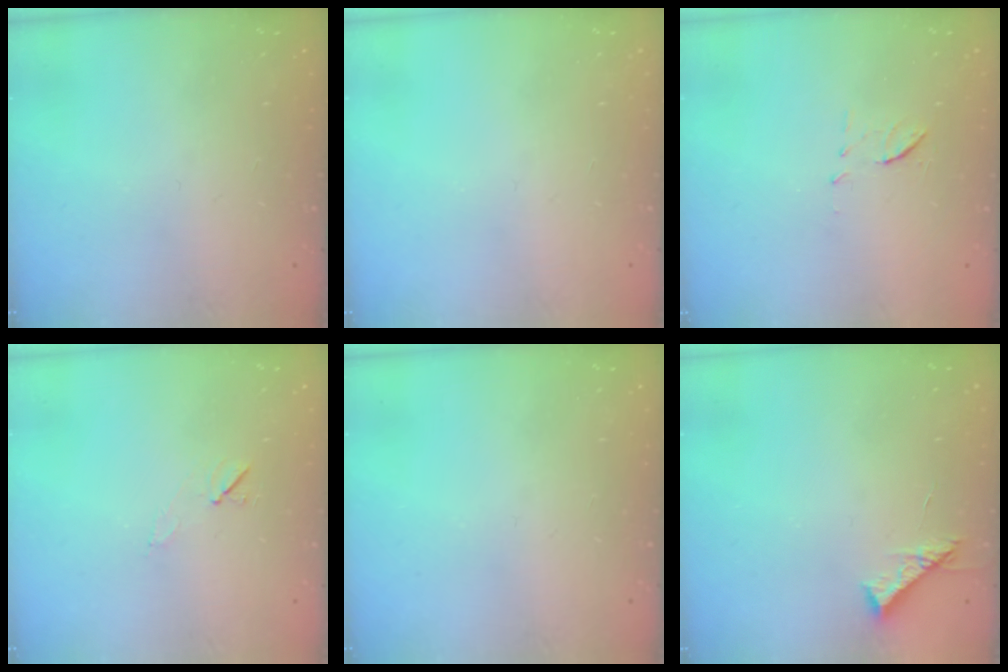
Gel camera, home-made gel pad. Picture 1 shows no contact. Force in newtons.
{"total": 0.0}
{"total": 6.8, "press": 6.6, "slide": 1.8}
{"total": 5.2, "press": 4.7, "slide": 2.1}
{"total": 0.0}
{"total": 6.0, "press": 6.0, "slide": 0.5}